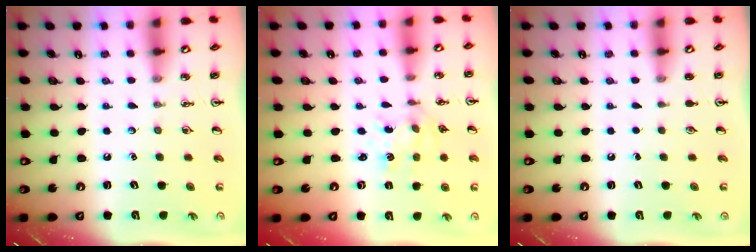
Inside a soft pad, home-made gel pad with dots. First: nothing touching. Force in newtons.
{"total": 1.5, "press": 1.4, "slide": 0.5}
{"total": 0.0}